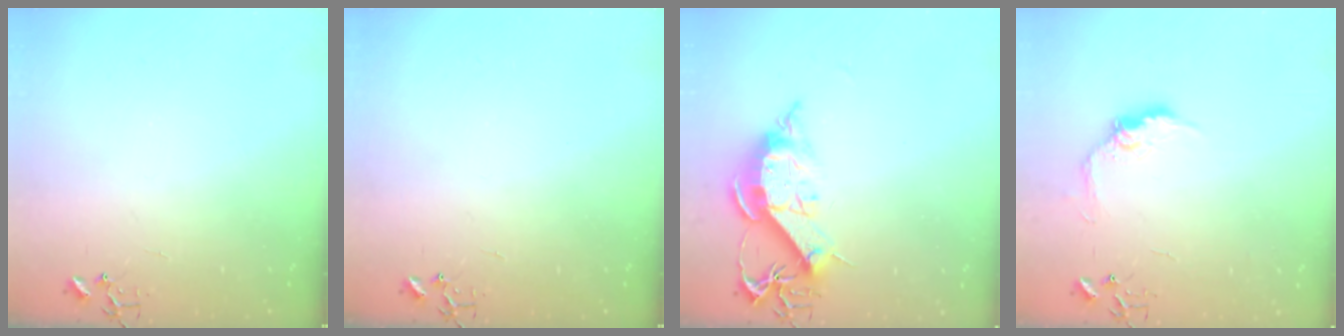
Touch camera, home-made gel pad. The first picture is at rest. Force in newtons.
{"total": 0.0}
{"total": 12.7, "press": 12.7, "slide": 1.2}
{"total": 9.9, "press": 9.9, "slide": 0.6}